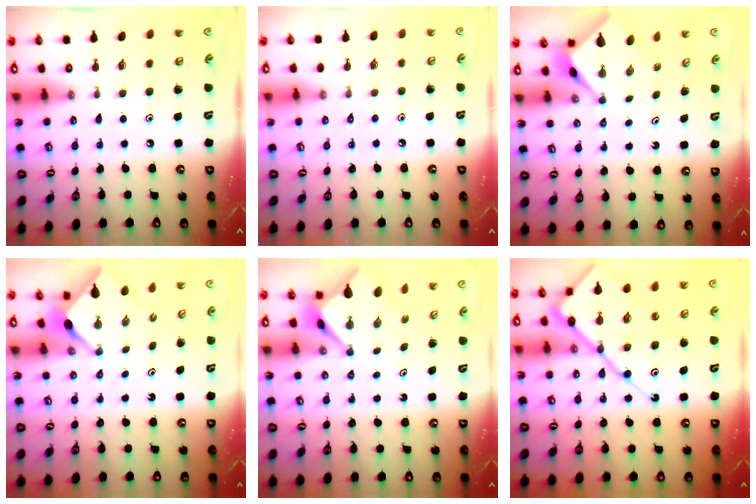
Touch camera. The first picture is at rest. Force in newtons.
{"total": 0.0}
{"total": 2.6, "press": 2.6, "slide": 0.1}
{"total": 2.4, "press": 2.4, "slide": 0.3}
{"total": 3.2, "press": 3.2, "slide": 0.2}
{"total": 16.5, "press": 16.4, "slide": 1.7}